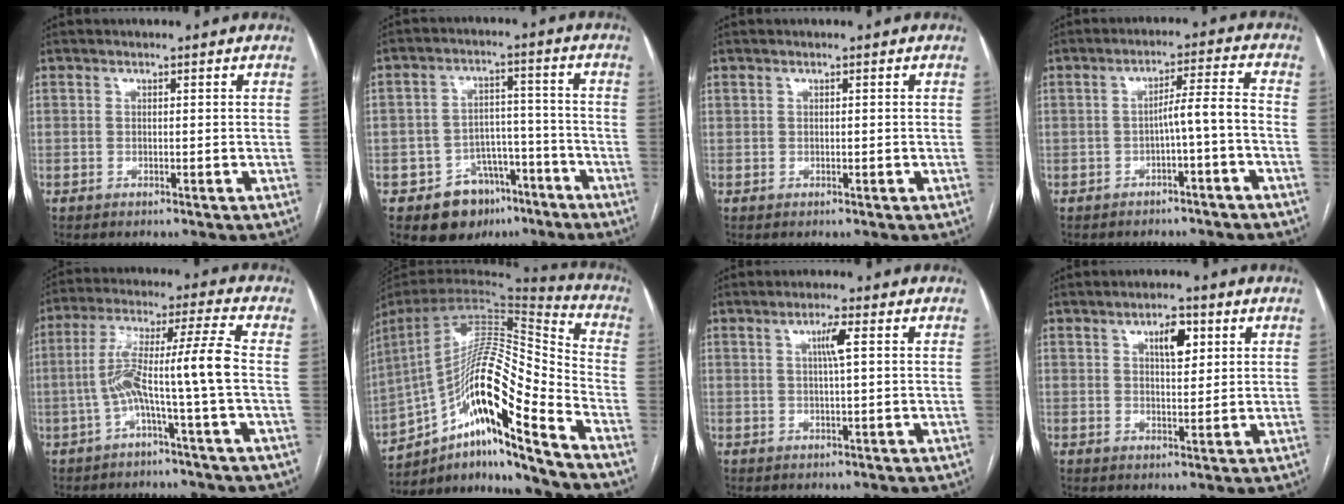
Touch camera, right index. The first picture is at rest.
{"total": 9.2, "force": [-5.4, 6.8, 3.1], "torque": [-0.034, 0.029, -0.071]}
{"total": 0.0}
{"total": 6.2, "force": [-2.3, -0.5, 5.7], "torque": [-0.083, 0.025, -0.032]}
{"total": 10.1, "force": [-2.0, -1.3, 9.8], "torque": [-0.184, 0.037, -0.034]}
{"total": 21.6, "force": [-11.9, 1.3, 18.0], "torque": [-0.308, 0.020, -0.204]}
{"total": 3.0, "force": [0.8, -0.1, 2.9], "torque": [-0.052, 0.001, 0.012]}
{"total": 4.8, "force": [2.1, 1.8, 3.8], "torque": [-0.064, 0.006, 0.034]}